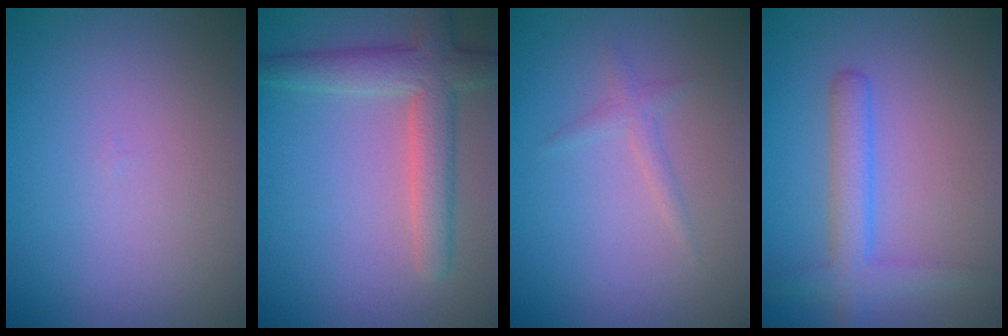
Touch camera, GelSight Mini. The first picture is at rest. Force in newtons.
{"total": 4.7, "press": 4.7, "slide": 0.6}
{"total": 1.1, "press": 1.1, "slide": 0.0}
{"total": 3.1, "press": 3.1, "slide": 0.1}